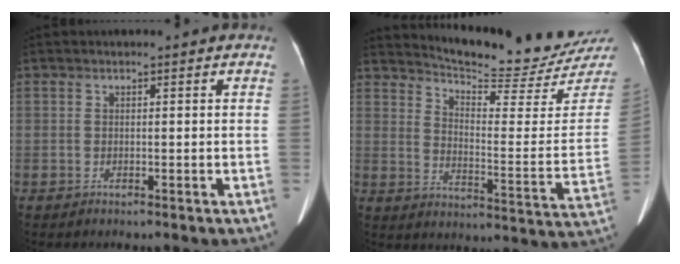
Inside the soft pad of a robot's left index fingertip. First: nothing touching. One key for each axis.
{"total": 20.1, "fx": 19.5, "fy": 1.4, "fz": 4.5, "tx": -0.073, "ty": -0.099, "tz": 0.242}